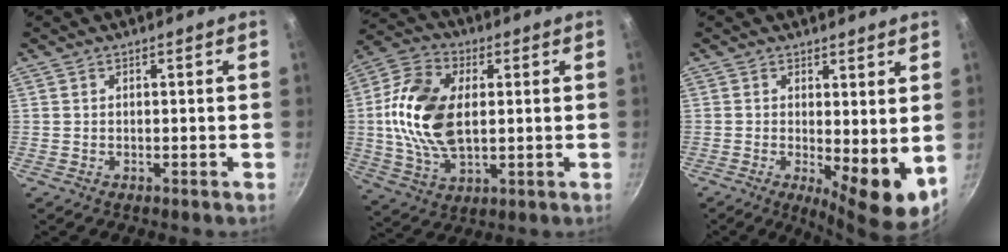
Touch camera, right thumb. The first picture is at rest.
{"total": 16.5, "force": [1.4, 9.9, 13.2], "torque": [-0.244, 0.004, 0.020]}
{"total": 8.2, "force": [0.2, 2.7, 7.7], "torque": [-0.102, -0.019, 0.009]}